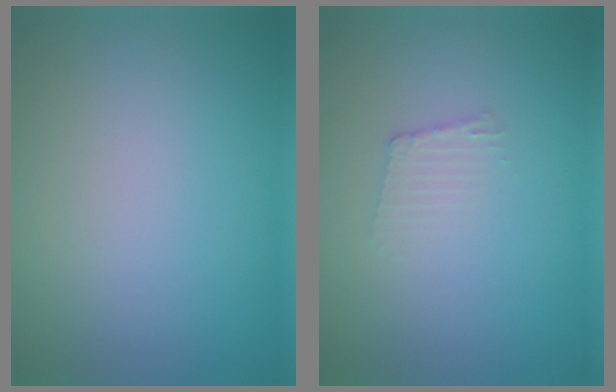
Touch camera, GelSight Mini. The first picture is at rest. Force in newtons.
{"total": 1.2, "press": 1.2, "slide": 0.2}